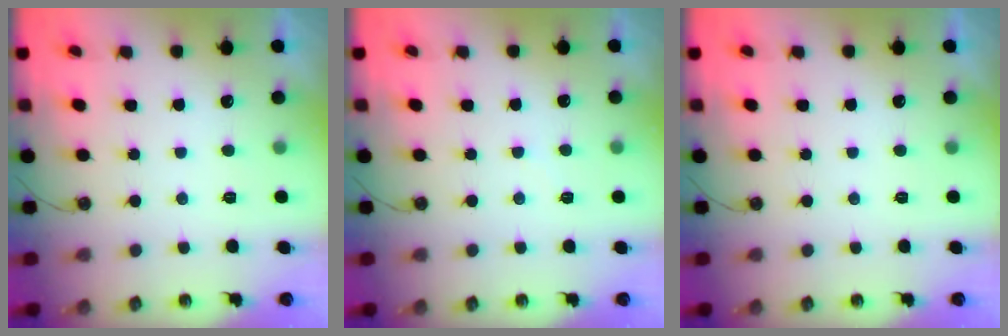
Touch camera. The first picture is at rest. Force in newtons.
{"total": 3.5, "press": 3.5, "slide": 0.4}
{"total": 0.0}